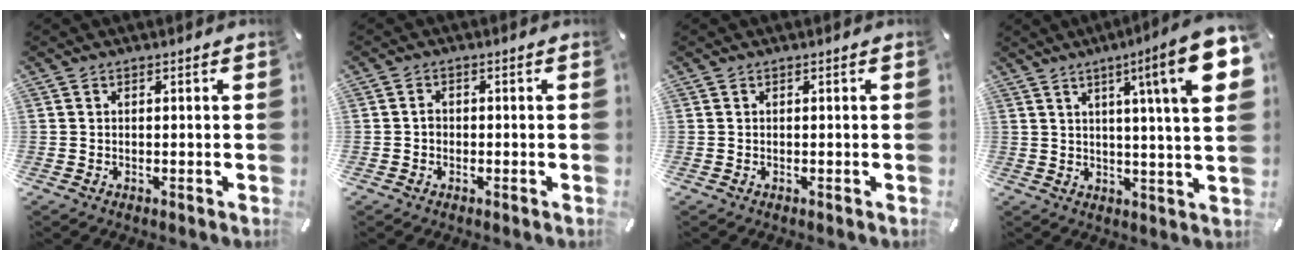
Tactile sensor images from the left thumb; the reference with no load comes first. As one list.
[{"total": 1.4, "force": [-0.3, 1.2, 0.8], "torque": [-0.016, 0.006, -0.007]}, {"total": 0.0}, {"total": 16.9, "force": [6.6, 1.4, 15.5], "torque": [-0.233, -0.032, 0.085]}]